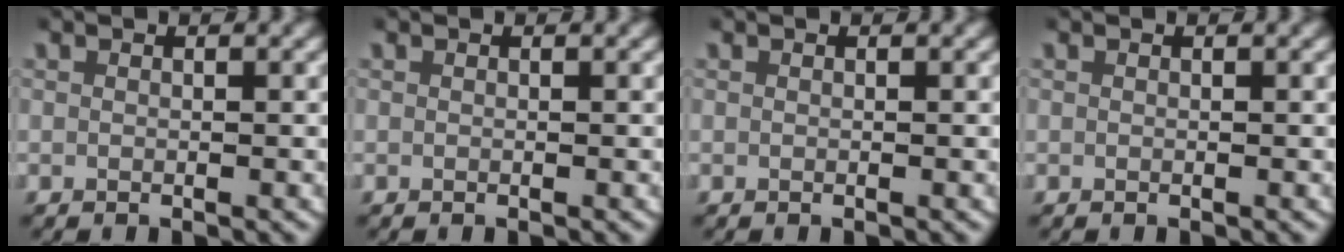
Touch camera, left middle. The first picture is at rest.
{"total": 0.0}
{"total": 0.0}
{"total": 0.0}